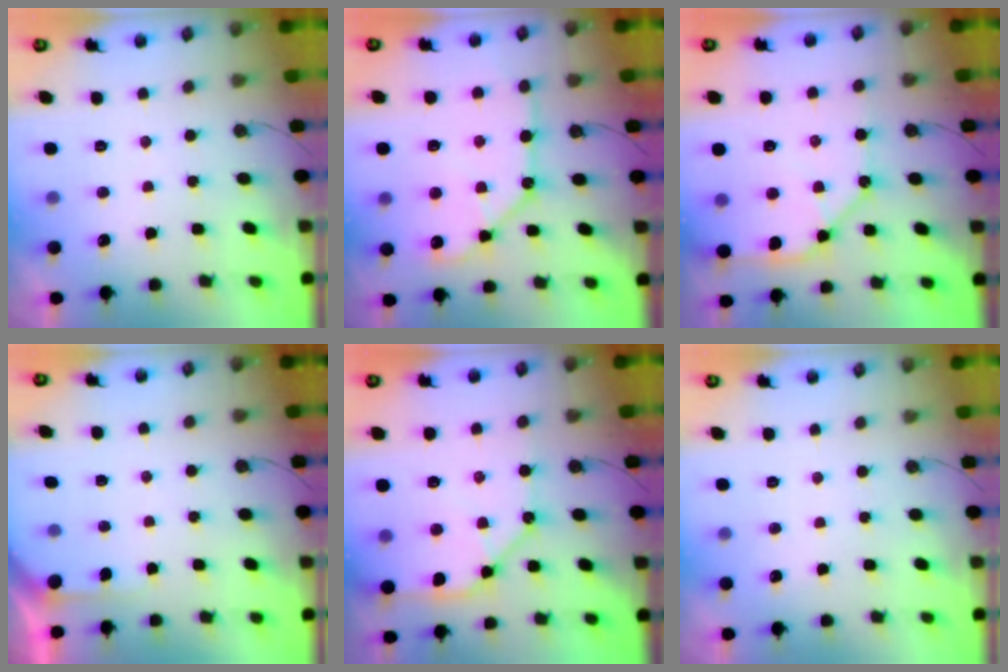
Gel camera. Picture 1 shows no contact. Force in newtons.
{"total": 13.2, "press": 13.1, "slide": 1.9}
{"total": 11.9, "press": 11.8, "slide": 1.1}
{"total": 2.5, "press": 2.5, "slide": 0.3}
{"total": 11.9, "press": 11.8, "slide": 1.1}
{"total": 0.0}